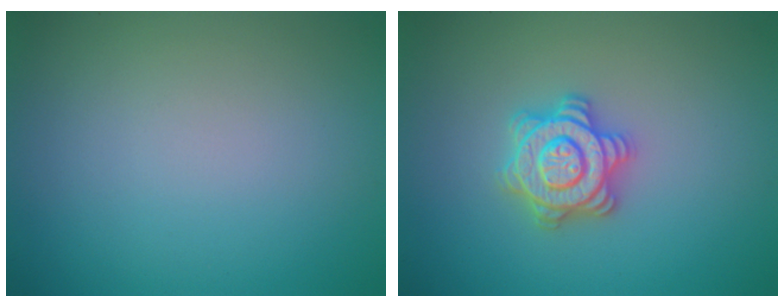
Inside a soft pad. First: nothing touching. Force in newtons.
{"total": 3.7, "press": 3.6, "slide": 0.6}